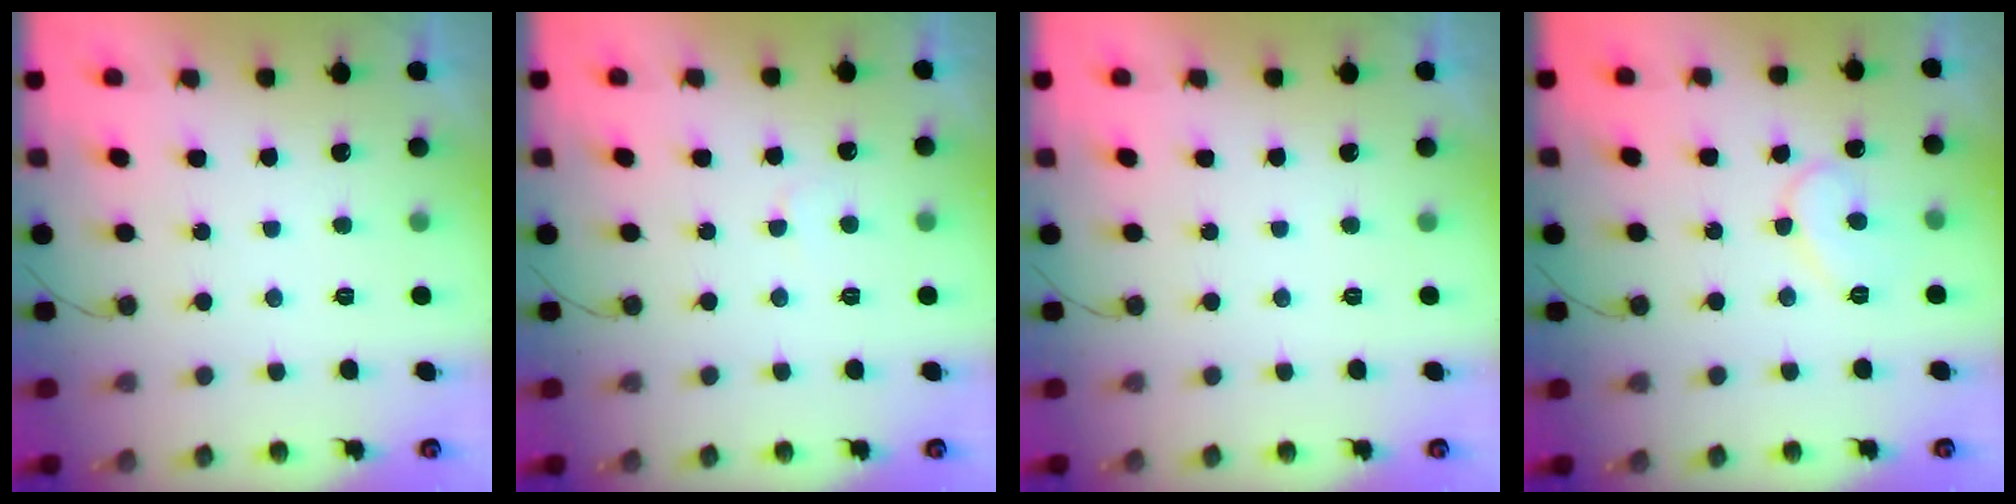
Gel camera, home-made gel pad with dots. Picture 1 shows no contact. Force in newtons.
{"total": 2.2, "press": 2.2, "slide": 0.2}
{"total": 0.0}
{"total": 8.3, "press": 8.2, "slide": 0.6}